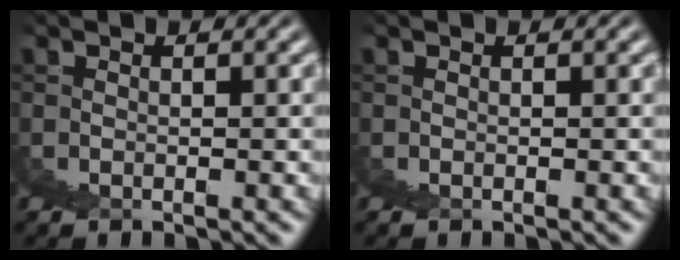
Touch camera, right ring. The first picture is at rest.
{"total": 0.0}